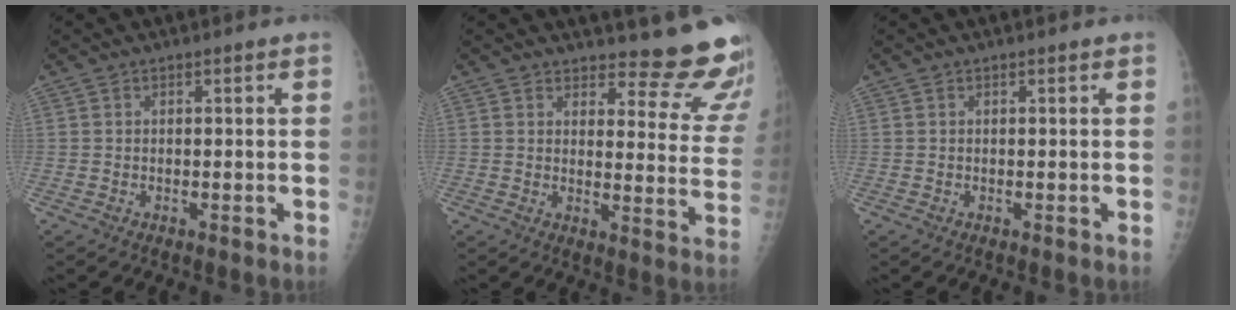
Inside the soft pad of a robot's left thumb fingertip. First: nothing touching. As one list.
[{"total": 14.1, "force": [13.5, 2.9, 2.6], "torque": [0.015, -0.144, 0.140]}, {"total": 0.0}]